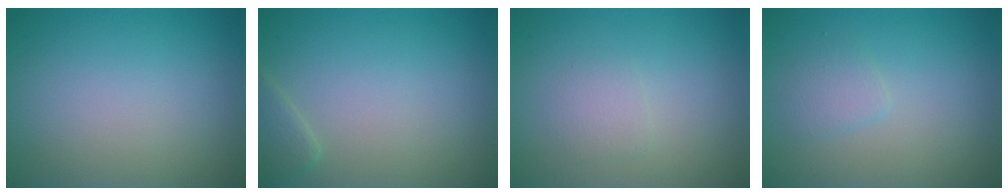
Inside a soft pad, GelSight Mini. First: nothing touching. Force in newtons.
{"total": 1.5, "press": 1.5, "slide": 0.1}
{"total": 1.2, "press": 1.2, "slide": 0.0}
{"total": 1.4, "press": 1.4, "slide": 0.1}